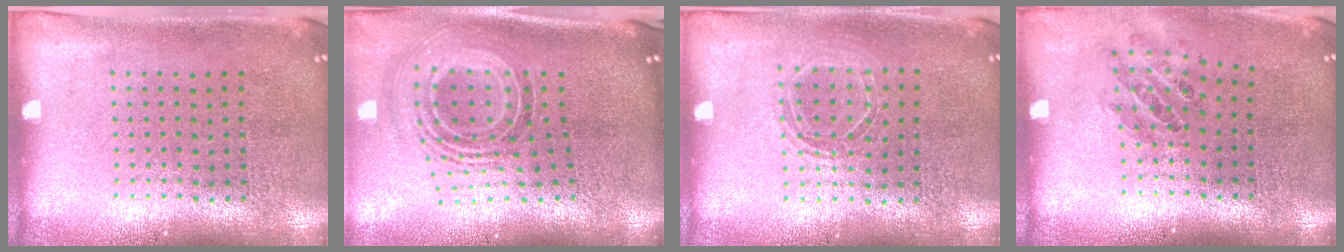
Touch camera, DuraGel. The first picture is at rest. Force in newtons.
{"total": 1.9, "press": 1.3, "slide": 1.3}
{"total": 1.3, "press": 1.3, "slide": 0.5}
{"total": 0.9, "press": 0.9, "slide": 0.2}